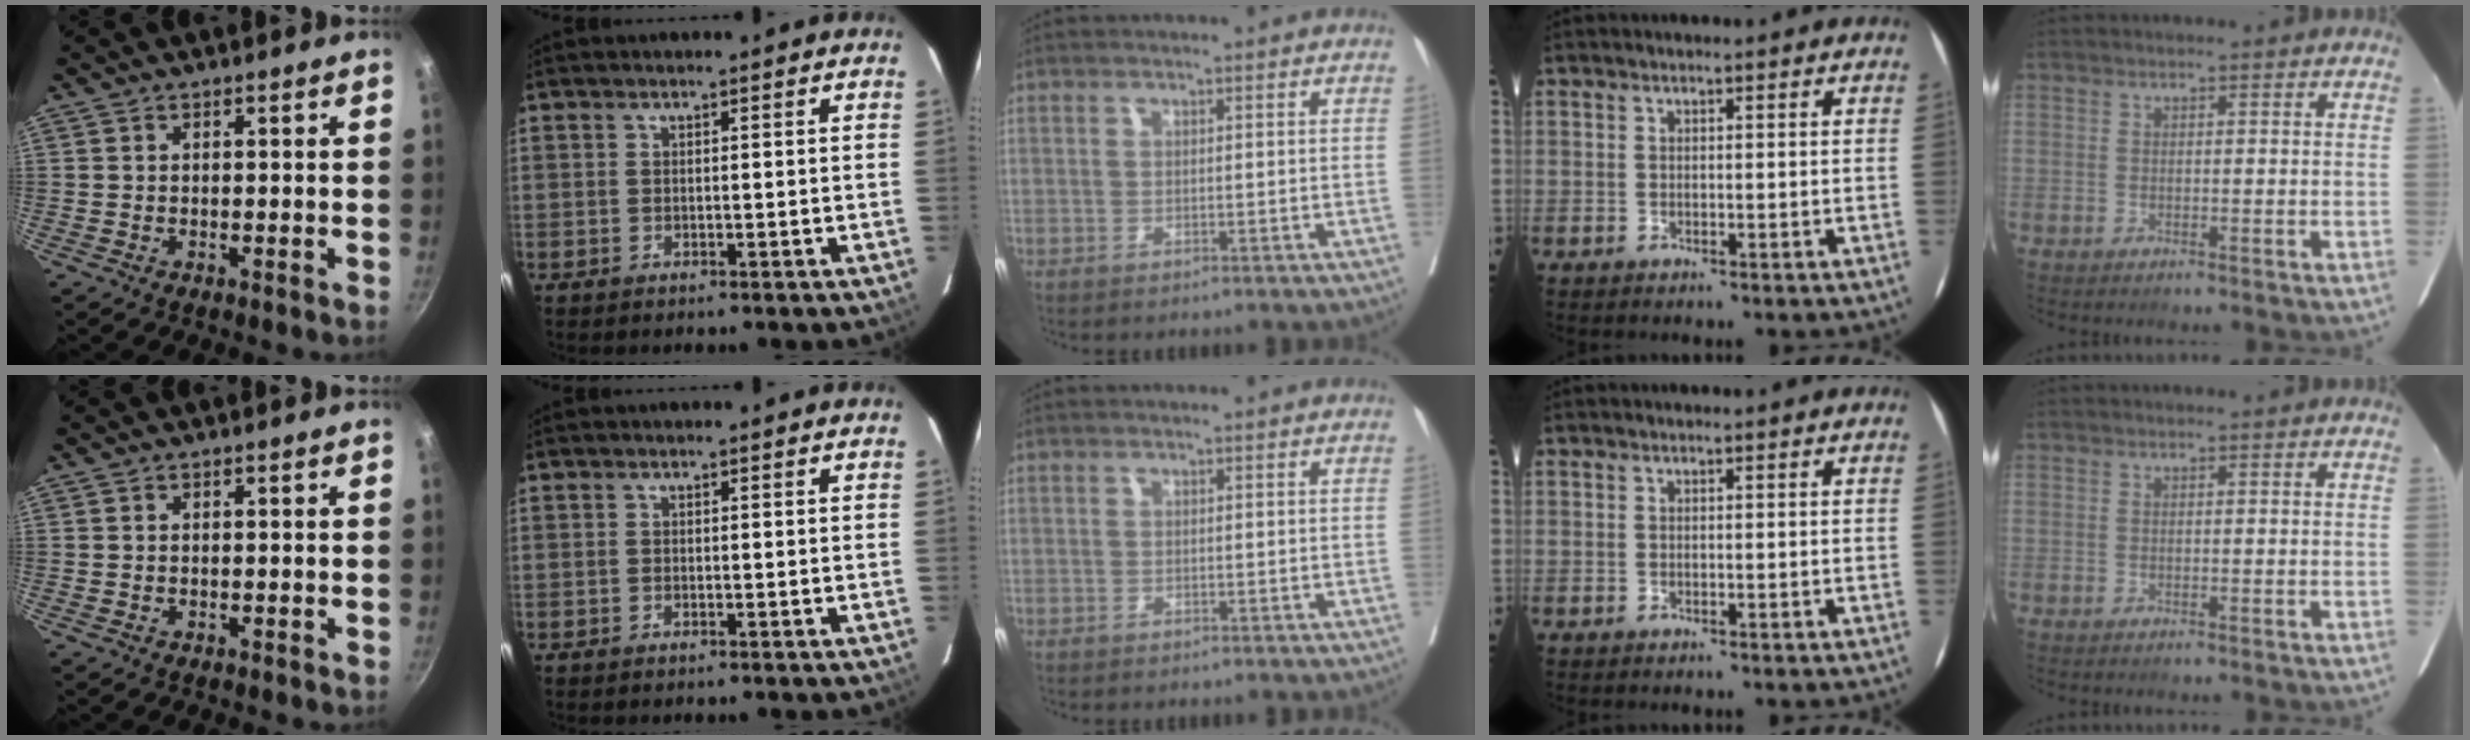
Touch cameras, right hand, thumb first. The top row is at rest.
{}